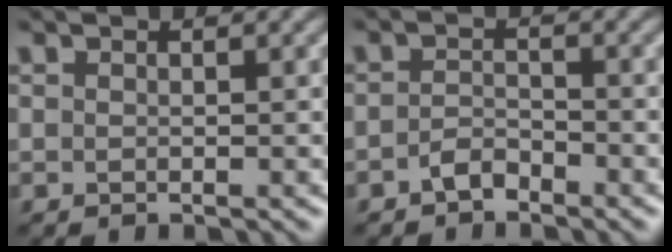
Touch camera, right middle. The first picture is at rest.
{"total": 1.6, "force": [-1.2, 0.8, 0.7], "torque": [-0.014, 0.006, -0.027]}